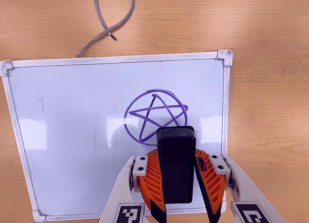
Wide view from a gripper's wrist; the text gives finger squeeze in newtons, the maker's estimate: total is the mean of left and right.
{"total": 8.8, "left": 7.9, "right": 9.7}